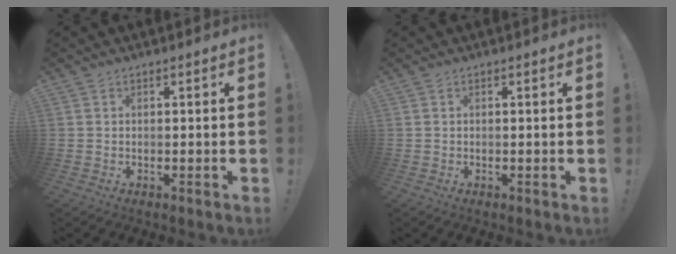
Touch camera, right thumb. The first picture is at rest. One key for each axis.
{"total": 0.0}